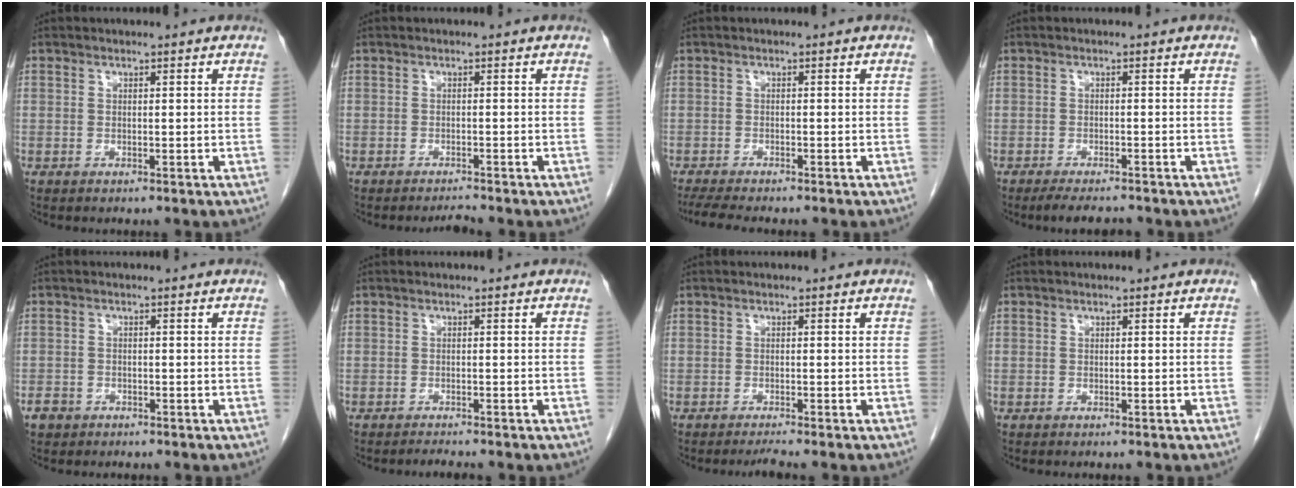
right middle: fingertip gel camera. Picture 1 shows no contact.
{"total": 1.2, "force": [-1.1, -0.4, 0.0], "torque": [-0.001, -0.009, -0.013]}
{"total": 5.9, "force": [-5.0, 0.6, 3.0], "torque": [-0.047, -0.014, -0.079]}
{"total": 4.3, "force": [-3.8, 0.7, 1.9], "torque": [-0.031, -0.011, -0.059]}
{"total": 2.0, "force": [-1.3, 1.5, 0.4], "torque": [-0.011, 0.004, -0.019]}
{"total": 1.1, "force": [-1.1, -0.3, 0.2], "torque": [-0.011, -0.008, -0.014]}
{"total": 1.4, "force": [-1.2, -0.7, 0.5], "torque": [-0.014, -0.006, -0.019]}
{"total": 0.0}